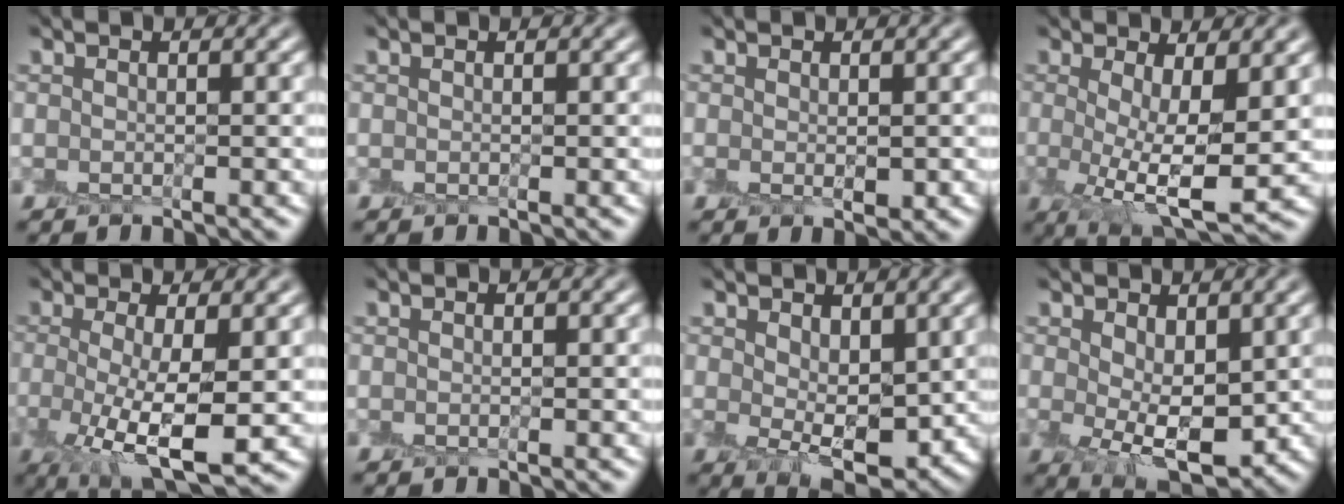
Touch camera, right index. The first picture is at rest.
{"total": 0.0}
{"total": 1.4, "force": [-0.2, 0.7, 1.2], "torque": [-0.028, -0.005, 0.002]}
{"total": 6.9, "force": [0.4, 2.2, 6.6], "torque": [-0.120, -0.016, 0.012]}
{"total": 6.7, "force": [-0.9, 1.9, 6.4], "torque": [-0.126, -0.016, -0.010]}
{"total": 0.0}
{"total": 4.4, "force": [0.8, 2.5, 3.5], "torque": [-0.066, -0.014, 0.021]}
{"total": 5.3, "force": [0.2, 2.9, 4.4], "torque": [-0.086, -0.012, 0.013]}